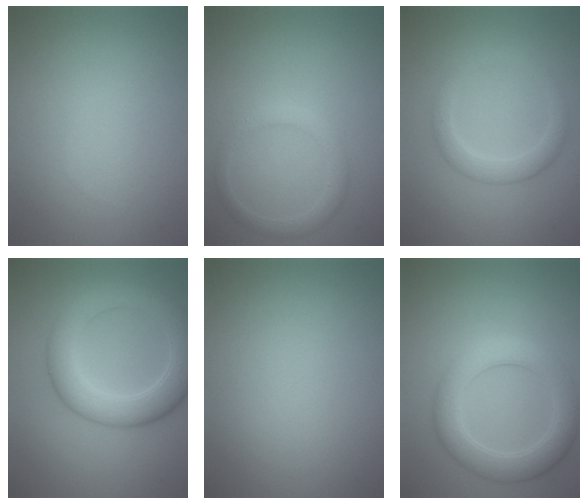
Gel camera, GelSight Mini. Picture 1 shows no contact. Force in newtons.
{"total": 2.1, "press": 2.1, "slide": 0.1}
{"total": 2.5, "press": 2.5, "slide": 0.2}
{"total": 6.5, "press": 6.5, "slide": 0.3}
{"total": 0.0}
{"total": 5.1, "press": 5.1, "slide": 0.2}